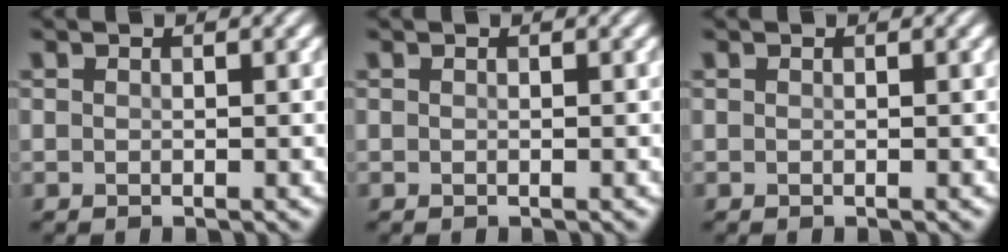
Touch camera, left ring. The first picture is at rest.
{"total": 0.0}
{"total": 0.0}